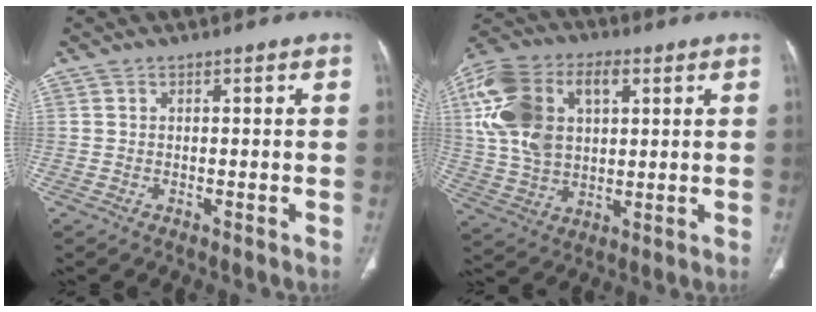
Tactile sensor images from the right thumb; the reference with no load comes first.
{"total": 19.7, "force": [5.4, 12.6, 14.1], "torque": [-0.281, 0.011, 0.096]}